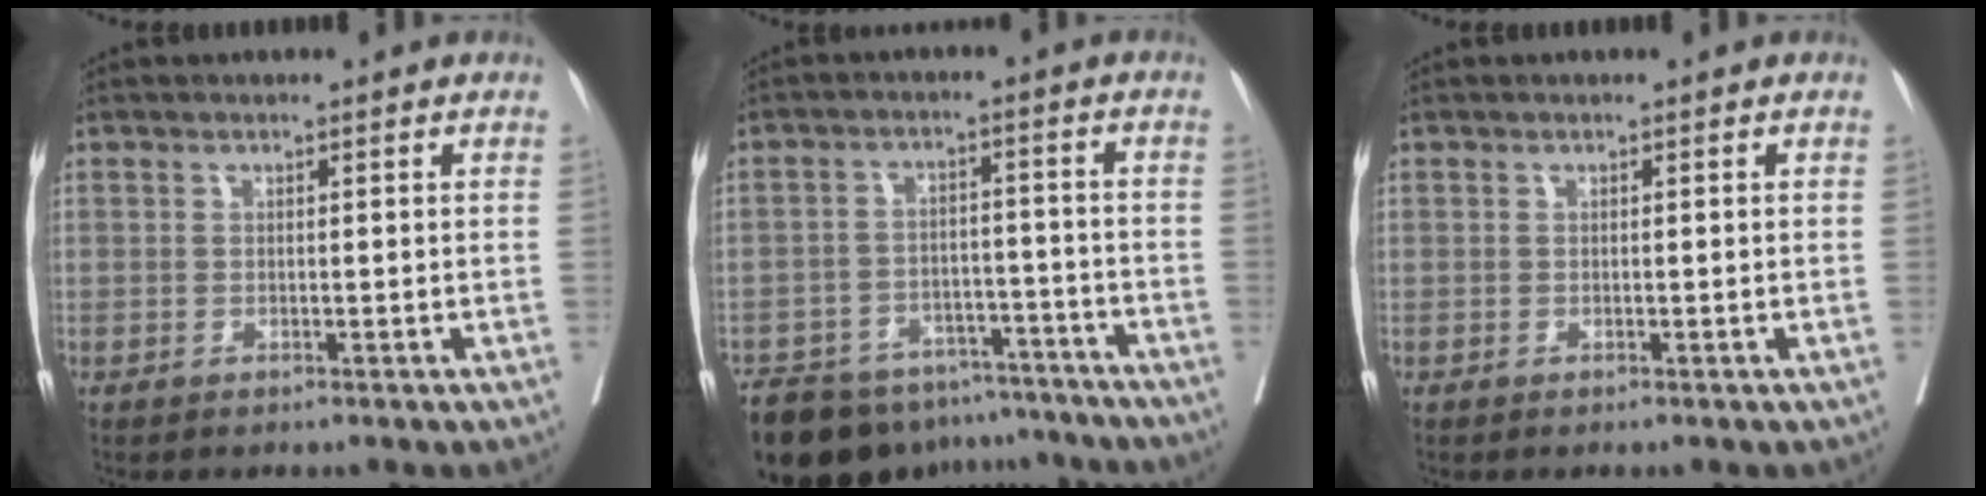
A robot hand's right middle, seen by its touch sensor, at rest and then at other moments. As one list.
[{"total": 17.8, "force": [-14.6, 7.8, 6.4], "torque": [-0.139, 0.000, -0.206]}, {"total": 0.0}]